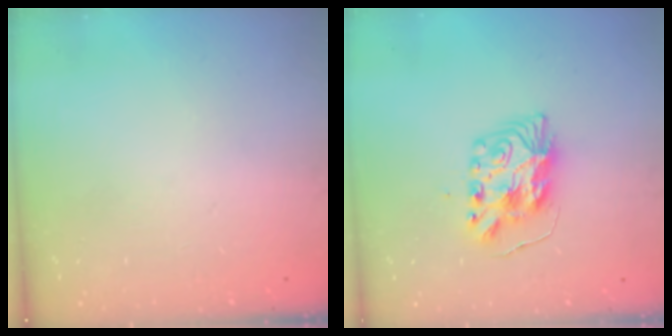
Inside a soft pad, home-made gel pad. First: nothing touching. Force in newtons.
{"total": 9.5, "press": 9.5, "slide": 0.4}